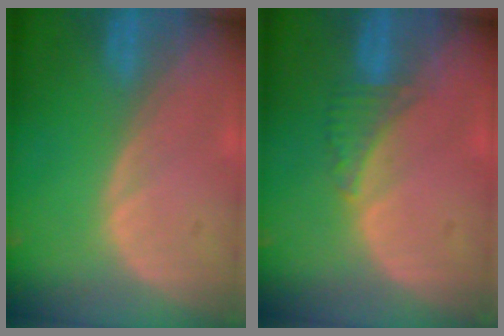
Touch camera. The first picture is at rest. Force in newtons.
{"total": 2.7, "press": 2.6, "slide": 0.7}